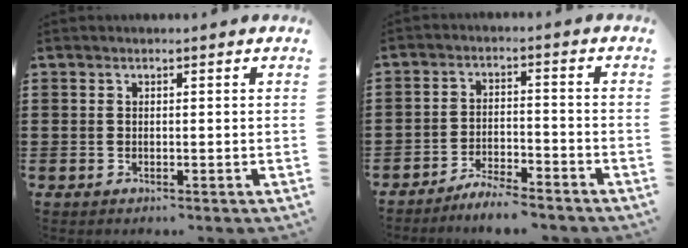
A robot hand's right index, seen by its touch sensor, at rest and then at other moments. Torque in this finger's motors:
{"motor_torque": [0.26, 0.25, 0.10, 0.06]}